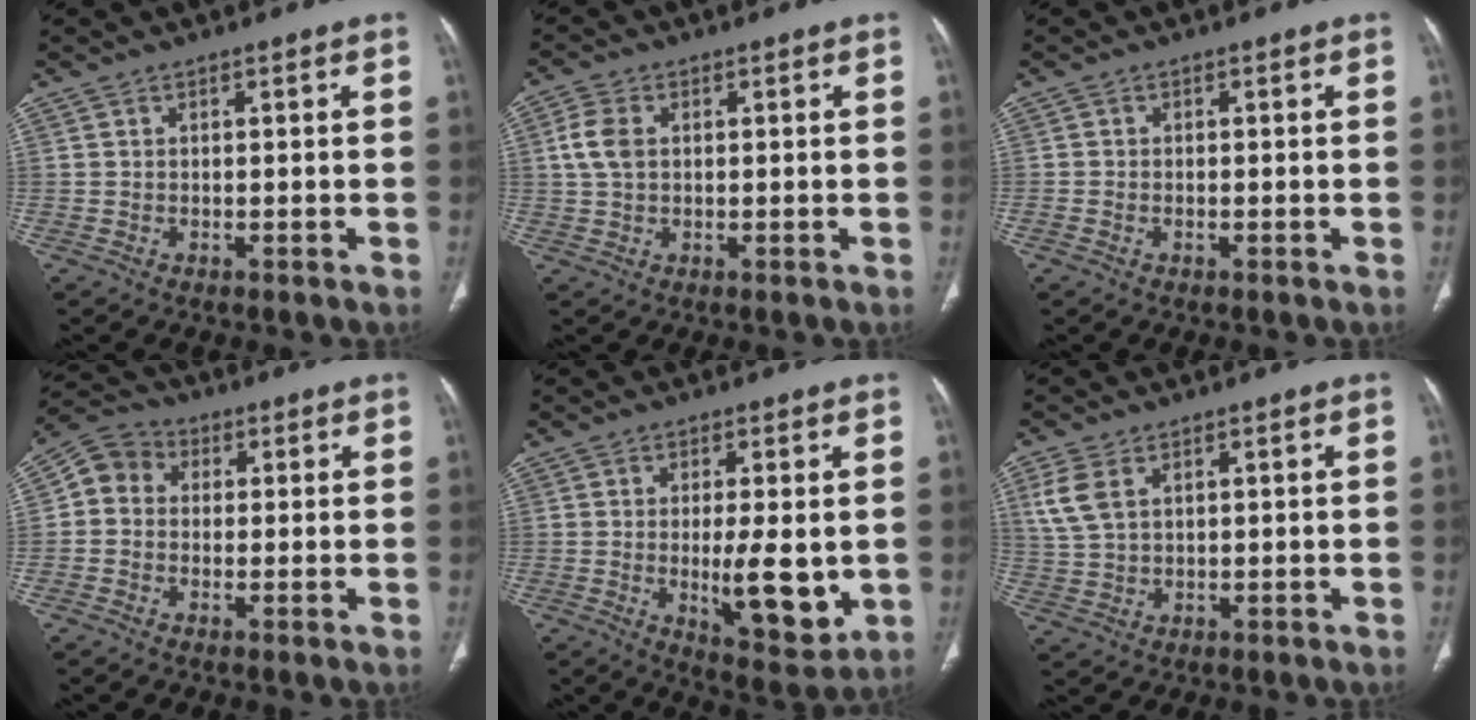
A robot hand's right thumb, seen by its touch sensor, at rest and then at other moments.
{"total": 5.1, "force": [0.9, 3.4, 3.6], "torque": [-0.083, 0.006, 0.015]}
{"total": 0.8, "force": [-0.3, 0.5, 0.5], "torque": [-0.010, 0.005, -0.008]}
{"total": 6.5, "force": [0.6, 5.6, 3.2], "torque": [-0.045, 0.019, -0.004]}
{"total": 11.1, "force": [-0.9, 3.8, 10.4], "torque": [-0.142, -0.025, -0.004]}
{"total": 4.2, "force": [1.7, 2.6, 2.7], "torque": [-0.061, -0.001, 0.042]}